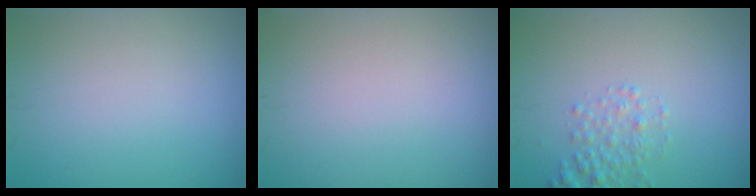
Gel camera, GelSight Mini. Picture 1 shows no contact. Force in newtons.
{"total": 0.0}
{"total": 2.0, "press": 2.0, "slide": 0.1}